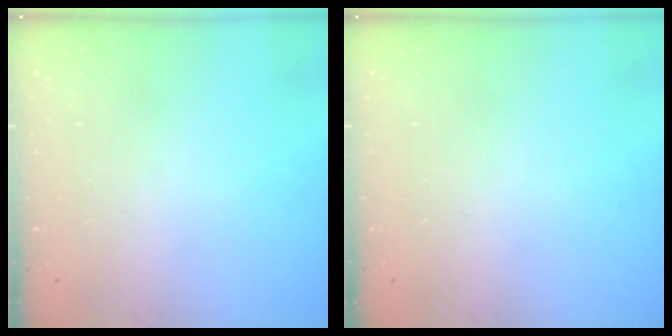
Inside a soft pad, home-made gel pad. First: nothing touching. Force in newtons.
{"total": 0.0}